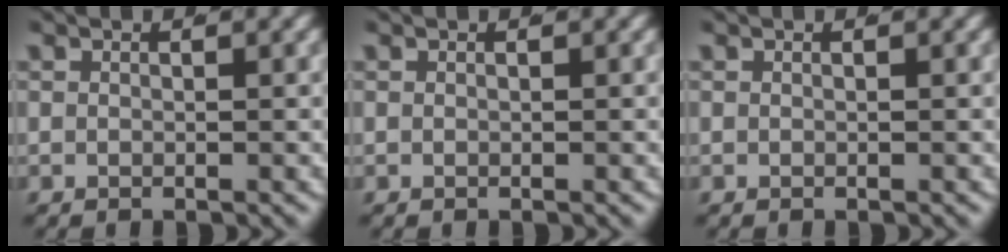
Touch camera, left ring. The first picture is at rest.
{"total": 0.0}
{"total": 0.0}